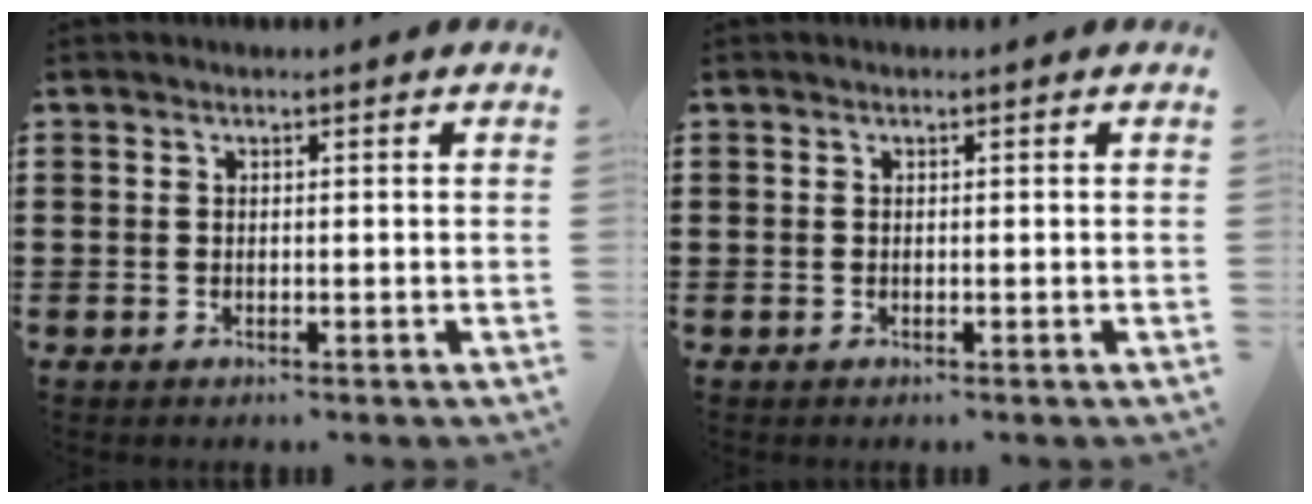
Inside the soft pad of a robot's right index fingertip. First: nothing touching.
{"total": 0.0}